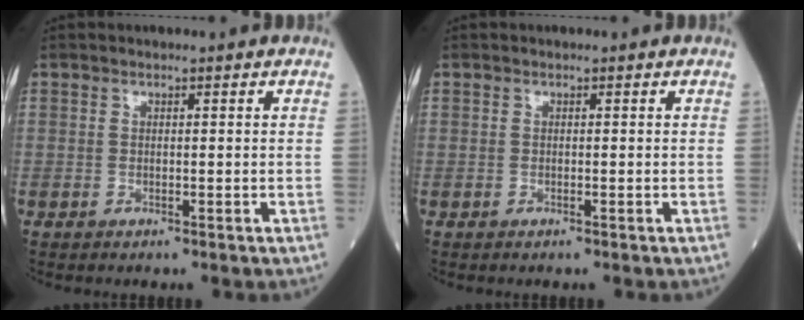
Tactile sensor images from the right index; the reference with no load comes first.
{"total": 0.0}